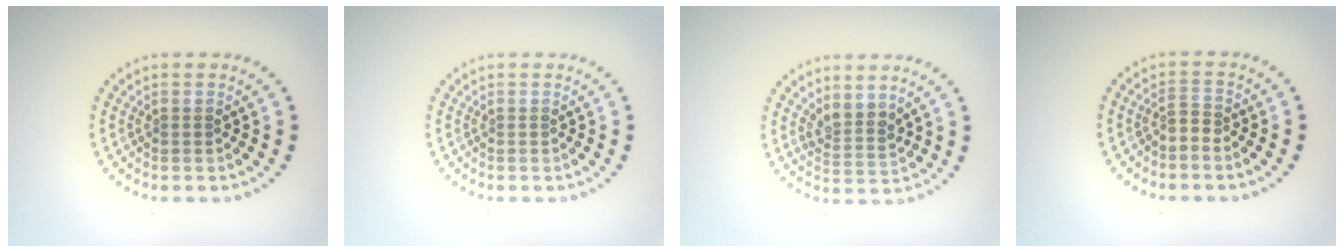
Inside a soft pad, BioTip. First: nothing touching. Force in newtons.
{"total": 0.0}
{"total": 2.4, "press": 1.9, "slide": 1.5}
{"total": 1.2, "press": 0.7, "slide": 1.0}